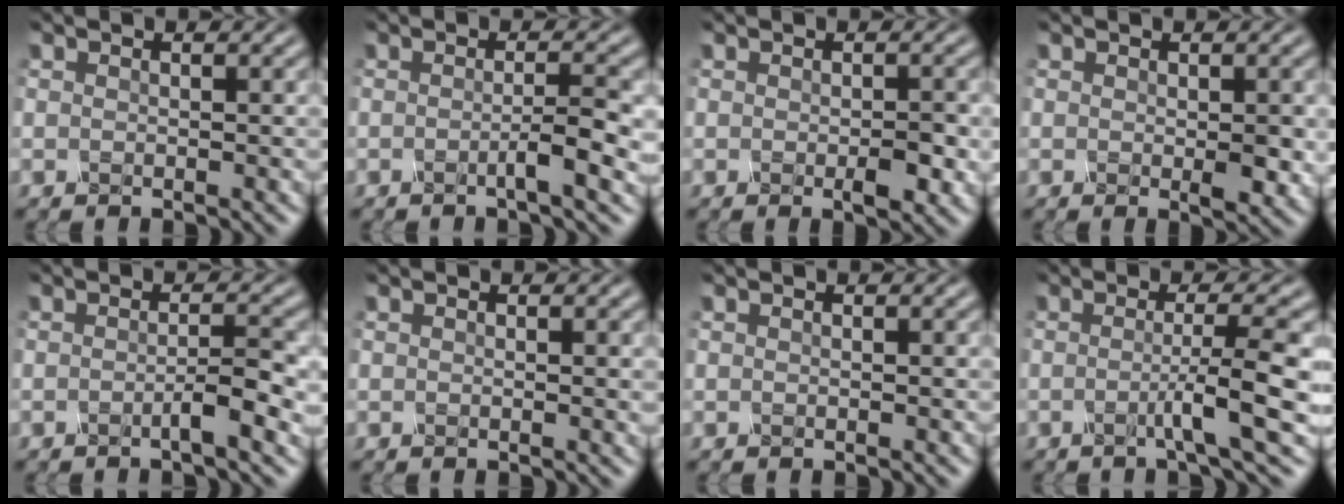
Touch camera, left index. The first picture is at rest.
{"total": 2.9, "force": [-0.8, 0.5, 2.8], "torque": [-0.043, -0.001, -0.016]}
{"total": 2.3, "force": [-0.7, 0.8, 2.1], "torque": [-0.035, -0.004, -0.005]}
{"total": 2.4, "force": [-0.1, 0.8, 2.2], "torque": [-0.037, -0.005, 0.004]}
{"total": 2.6, "force": [-0.9, 0.4, 2.4], "torque": [-0.039, 0.002, -0.019]}
{"total": 0.5, "force": [0.3, 0.1, 0.4], "torque": [-0.007, 0.001, 0.004]}
{"total": 0.0}
{"total": 5.1, "force": [-1.0, 0.6, 5.0], "torque": [-0.074, -0.002, -0.022]}